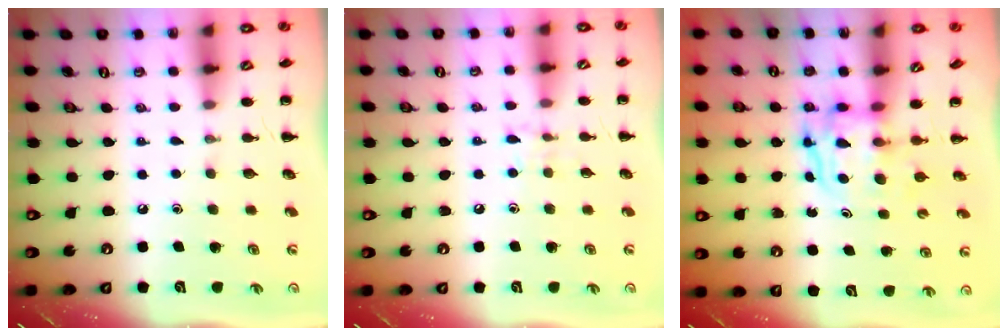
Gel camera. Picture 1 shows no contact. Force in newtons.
{"total": 6.1, "press": 5.7, "slide": 2.0}
{"total": 3.8, "press": 3.8, "slide": 0.4}